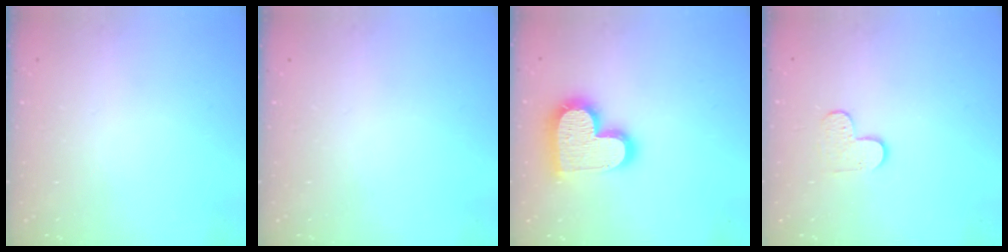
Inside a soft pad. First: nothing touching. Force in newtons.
{"total": 0.0}
{"total": 17.5, "press": 17.4, "slide": 1.3}
{"total": 4.7, "press": 4.7, "slide": 0.5}